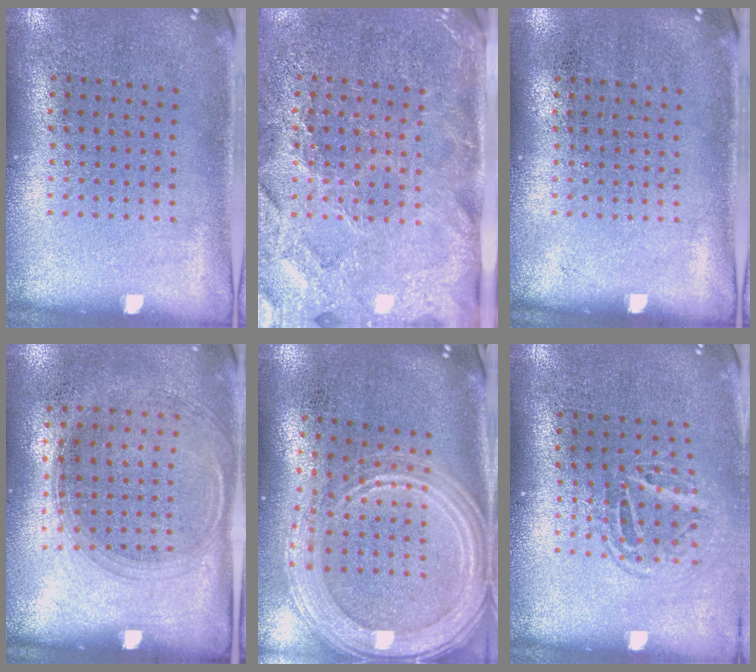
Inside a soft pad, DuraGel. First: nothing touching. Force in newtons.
{"total": 3.6, "press": 3.2, "slide": 1.6}
{"total": 0.0}
{"total": 1.3, "press": 1.1, "slide": 0.7}
{"total": 2.5, "press": 2.2, "slide": 1.3}
{"total": 1.6, "press": 1.1, "slide": 1.2}